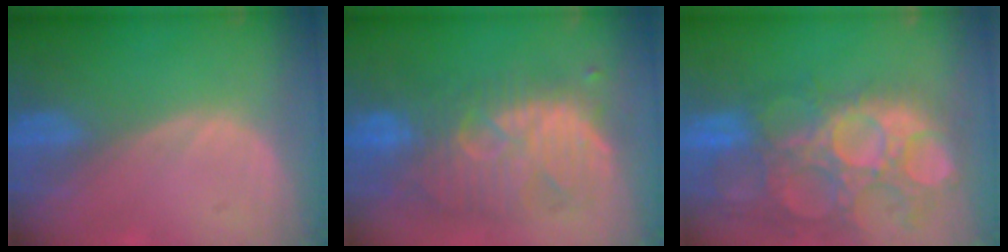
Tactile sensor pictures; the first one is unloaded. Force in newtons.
{"total": 10.5, "press": 10.2, "slide": 2.6}
{"total": 15.0, "press": 12.6, "slide": 8.1}